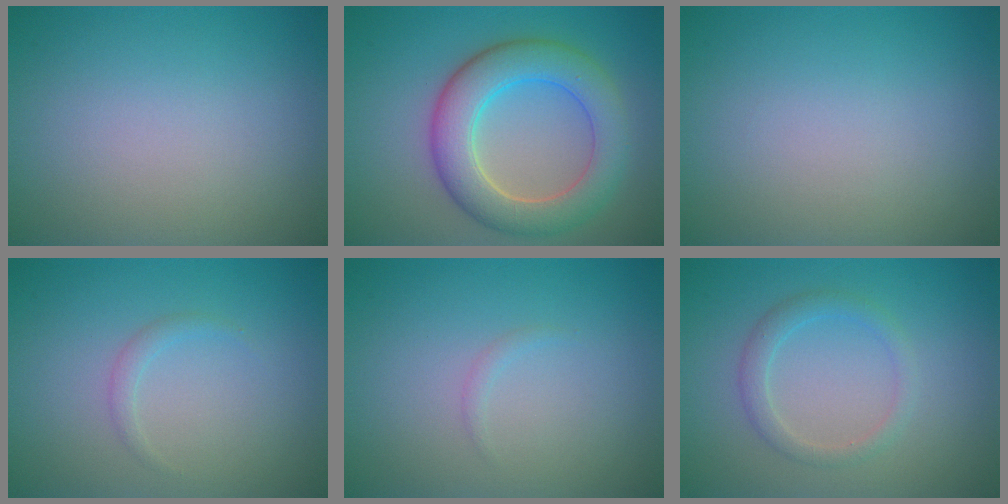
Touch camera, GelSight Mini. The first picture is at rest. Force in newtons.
{"total": 6.7, "press": 6.7, "slide": 0.2}
{"total": 0.0}
{"total": 0.9, "press": 0.9, "slide": 0.1}
{"total": 0.5, "press": 0.5, "slide": 0.1}
{"total": 2.0, "press": 2.0, "slide": 0.2}